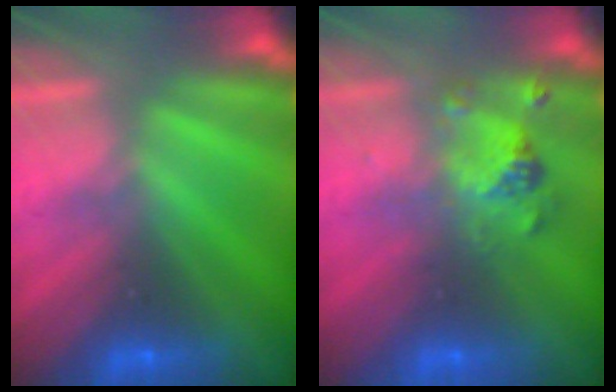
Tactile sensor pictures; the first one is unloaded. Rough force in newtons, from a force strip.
{"total": 2.4}